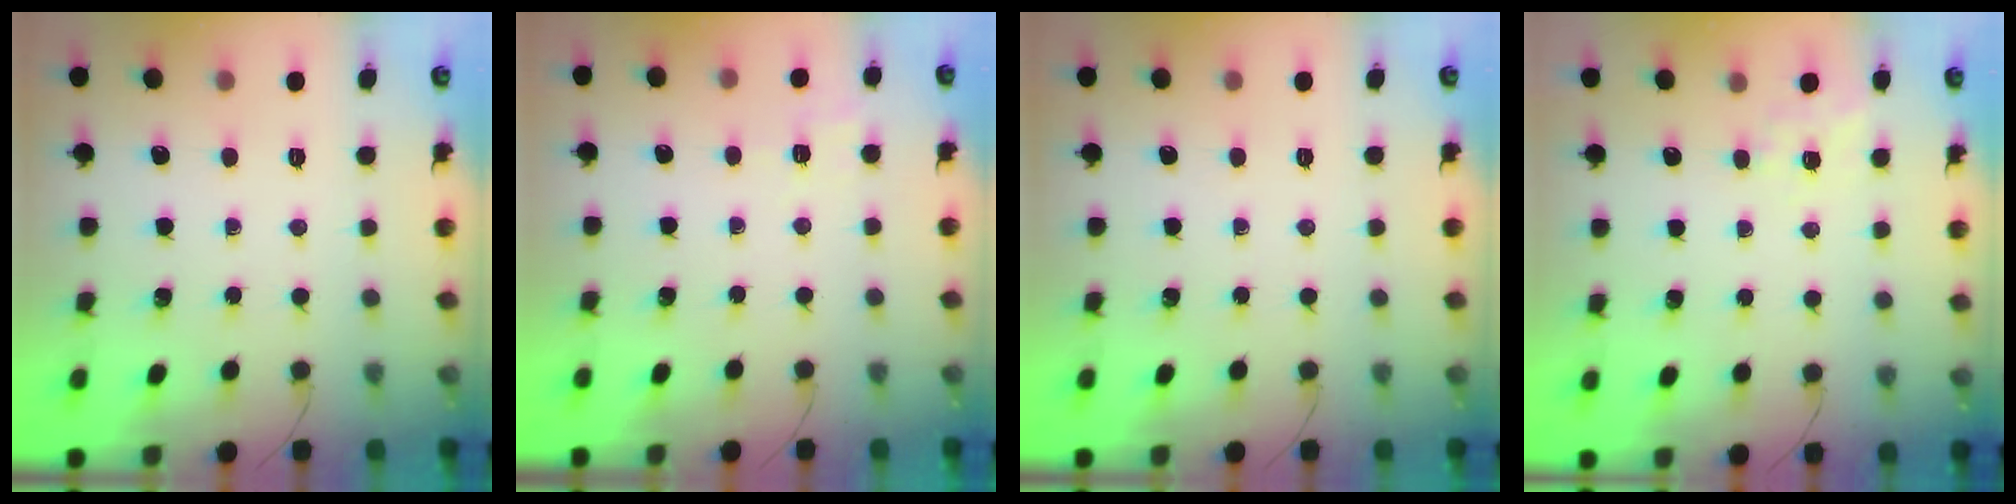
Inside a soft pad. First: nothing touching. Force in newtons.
{"total": 2.6, "press": 2.1, "slide": 1.6}
{"total": 0.0}
{"total": 6.1, "press": 5.9, "slide": 1.6}